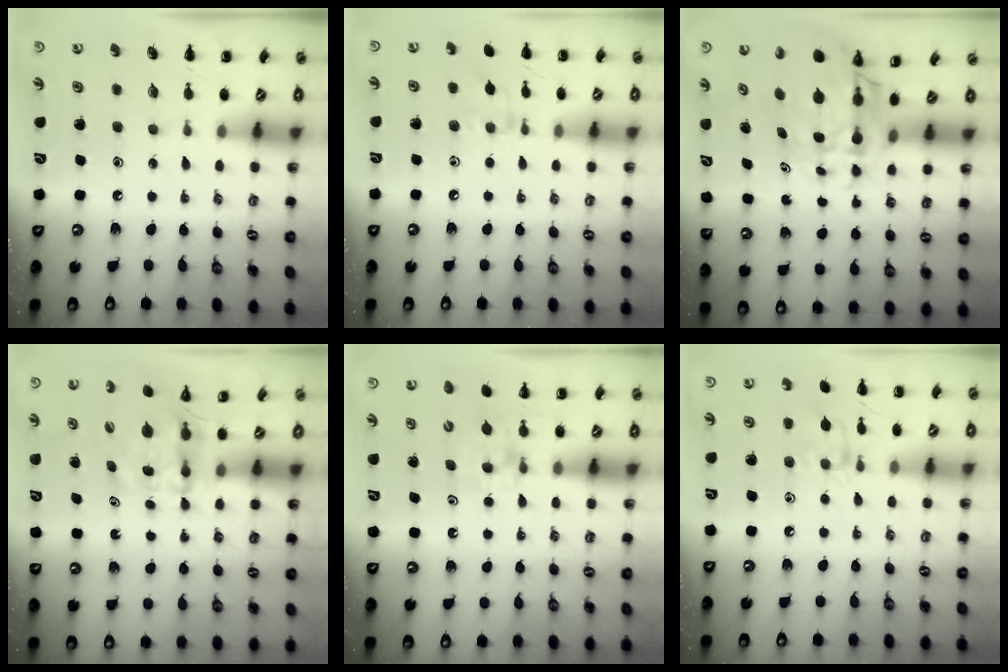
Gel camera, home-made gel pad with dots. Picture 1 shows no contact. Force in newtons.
{"total": 7.4, "press": 7.3, "slide": 1.5}
{"total": 7.4, "press": 6.8, "slide": 2.7}
{"total": 3.9, "press": 3.9, "slide": 0.1}
{"total": 5.3, "press": 5.0, "slide": 1.7}
{"total": 8.3, "press": 8.2, "slide": 1.2}